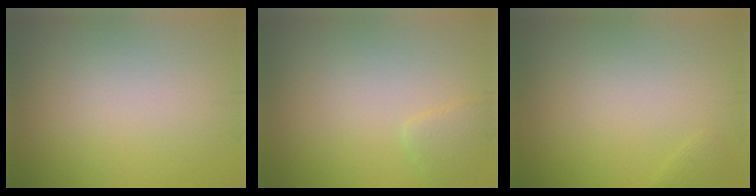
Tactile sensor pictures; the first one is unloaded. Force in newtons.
{"total": 1.2, "press": 1.2, "slide": 0.1}
{"total": 0.5, "press": 0.5, "slide": 0.0}